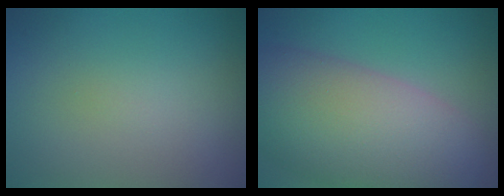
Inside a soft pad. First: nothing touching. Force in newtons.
{"total": 11.8, "press": 11.8, "slide": 0.9}